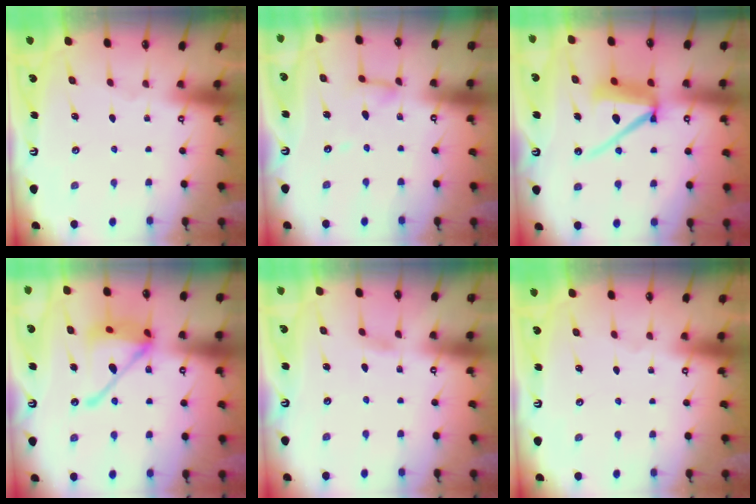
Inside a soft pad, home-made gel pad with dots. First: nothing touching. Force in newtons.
{"total": 7.0, "press": 7.0, "slide": 0.5}
{"total": 12.5, "press": 12.4, "slide": 1.7}
{"total": 17.8, "press": 17.7, "slide": 1.7}
{"total": 2.6, "press": 2.5, "slide": 0.3}
{"total": 0.0}